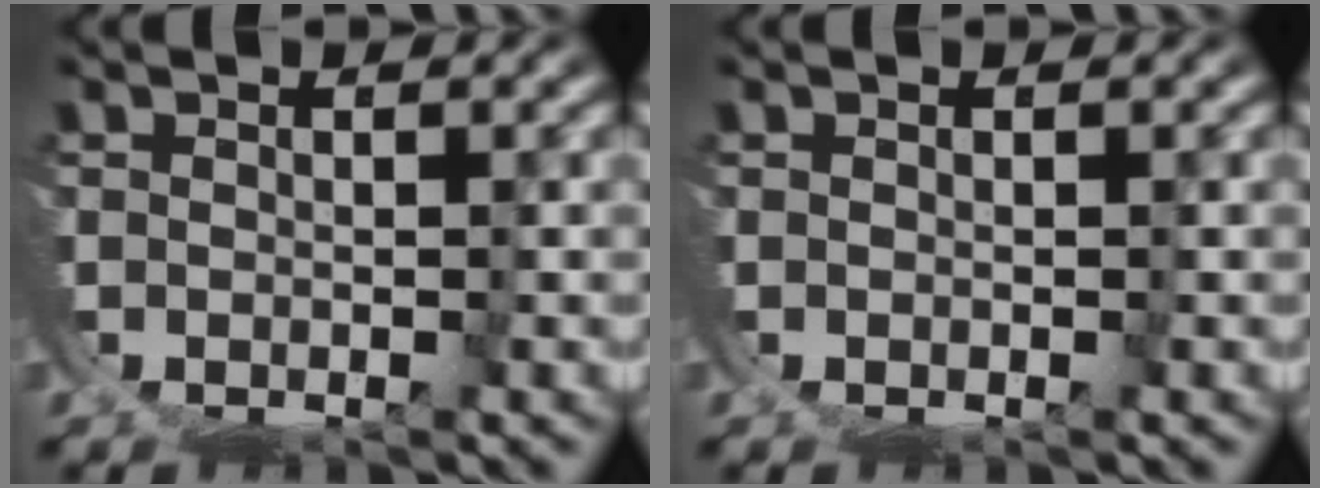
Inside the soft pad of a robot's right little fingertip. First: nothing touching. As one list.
[{"total": 0.0}]